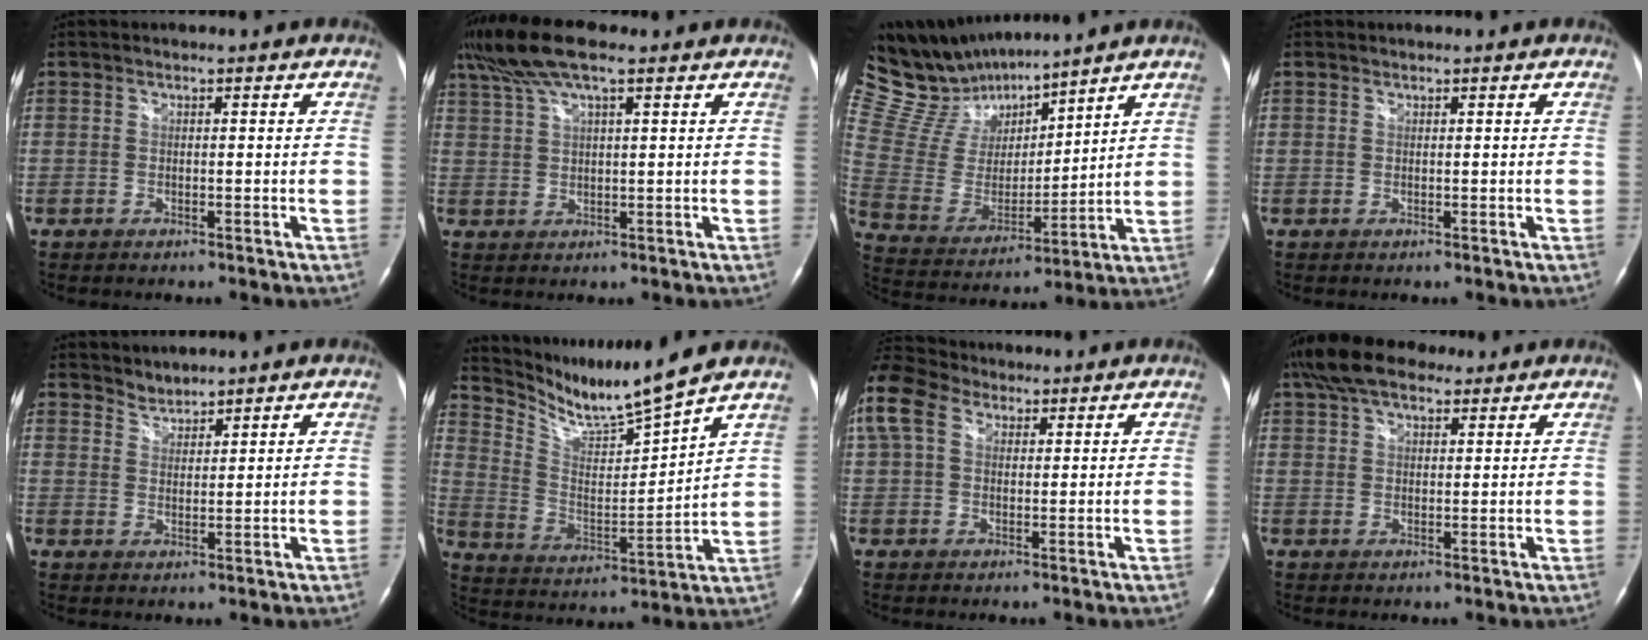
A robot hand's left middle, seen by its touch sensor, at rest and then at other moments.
{"total": 8.7, "force": [6.3, 1.6, 5.7], "torque": [-0.124, 0.030, 0.116]}
{"total": 14.4, "force": [13.5, 3.0, 4.0], "torque": [-0.101, 0.008, 0.275]}
{"total": 0.6, "force": [0.5, 0.4, 0.0], "torque": [0.001, 0.004, 0.009]}
{"total": 2.6, "force": [2.5, 0.5, -0.5], "torque": [0.010, 0.006, 0.049]}
{"total": 11.8, "force": [10.8, -1.4, 4.4], "torque": [-0.094, -0.015, 0.210]}
{"total": 13.6, "force": [7.5, 9.0, 6.9], "torque": [-0.203, 0.071, 0.146]}
{"total": 10.2, "force": [7.6, 4.2, 5.4], "torque": [-0.103, 0.038, 0.136]}